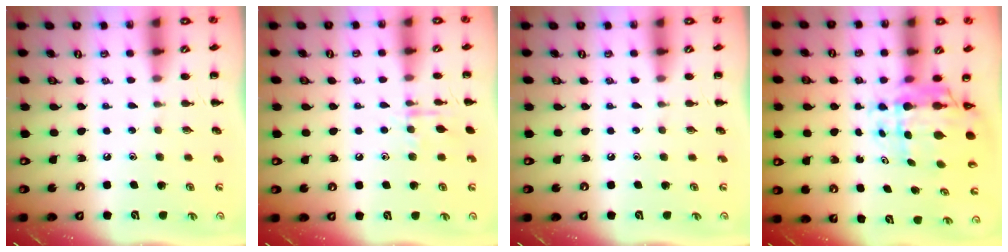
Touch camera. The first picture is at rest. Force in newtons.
{"total": 7.9, "press": 7.8, "slide": 0.8}
{"total": 0.0}
{"total": 7.5, "press": 6.9, "slide": 2.9}